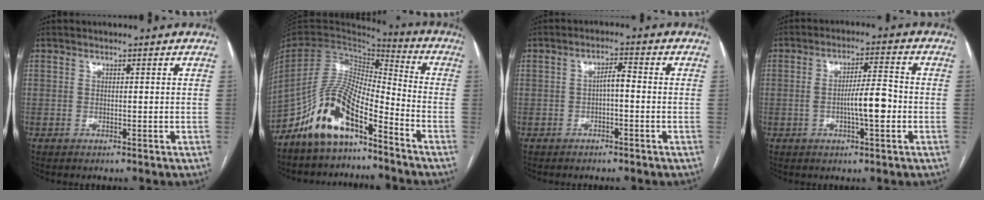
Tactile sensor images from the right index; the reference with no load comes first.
{"total": 11.9, "force": [-8.9, 3.5, 7.2], "torque": [-0.146, 0.022, -0.167]}
{"total": 2.6, "force": [-0.5, 0.7, 2.5], "torque": [-0.040, 0.010, -0.008]}
{"total": 6.6, "force": [-1.4, 1.0, 6.4], "torque": [-0.110, 0.009, -0.024]}